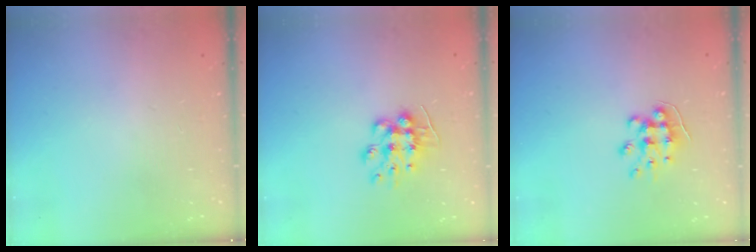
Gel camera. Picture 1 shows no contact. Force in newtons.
{"total": 9.1, "press": 9.1, "slide": 0.2}
{"total": 8.2, "press": 8.2, "slide": 0.7}